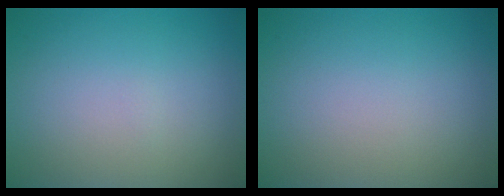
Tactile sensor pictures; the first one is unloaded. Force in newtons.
{"total": 0.0}